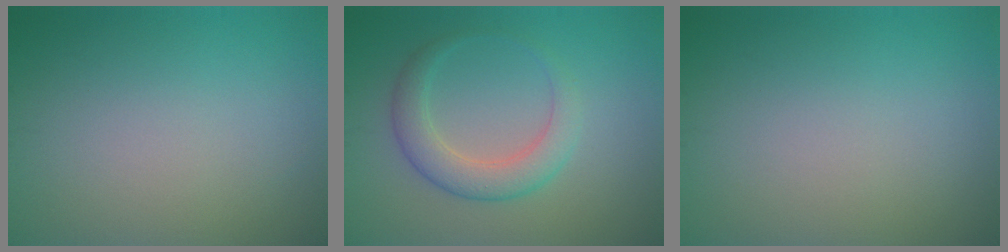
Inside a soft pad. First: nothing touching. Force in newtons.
{"total": 3.6, "press": 3.6, "slide": 0.3}
{"total": 0.0}